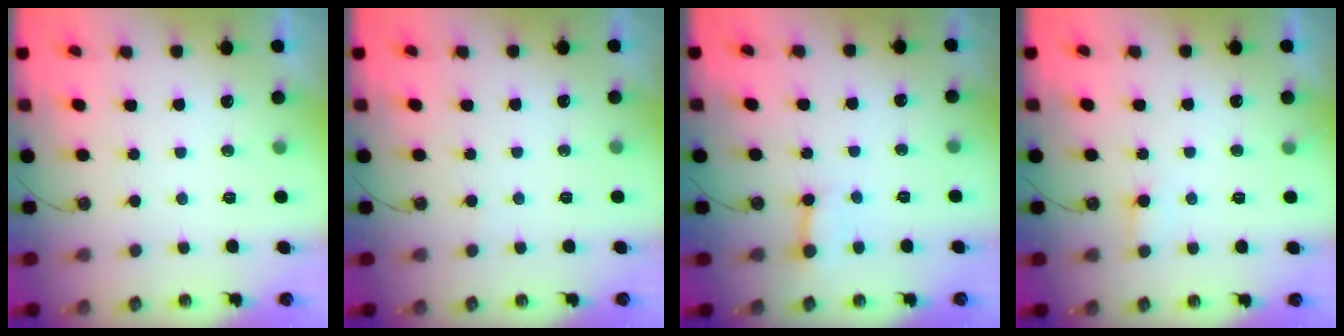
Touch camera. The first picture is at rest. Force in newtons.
{"total": 3.5, "press": 3.4, "slide": 0.3}
{"total": 4.1, "press": 4.1, "slide": 0.3}
{"total": 4.0, "press": 4.0, "slide": 0.4}